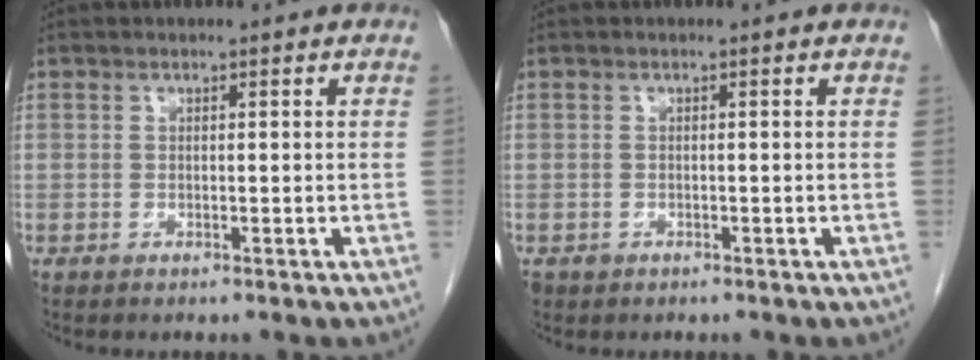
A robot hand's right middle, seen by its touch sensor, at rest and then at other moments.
{"total": 0.8, "force": [-0.4, 0.7, 0.1], "torque": [-0.009, 0.003, -0.002]}